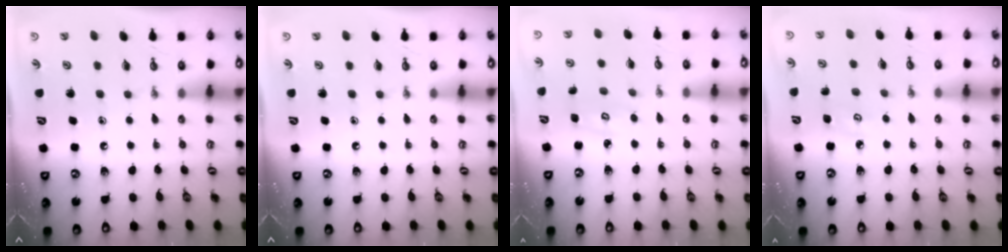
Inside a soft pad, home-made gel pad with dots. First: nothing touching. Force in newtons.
{"total": 0.0}
{"total": 3.5, "press": 3.5, "slide": 0.3}
{"total": 3.9, "press": 3.9, "slide": 0.4}